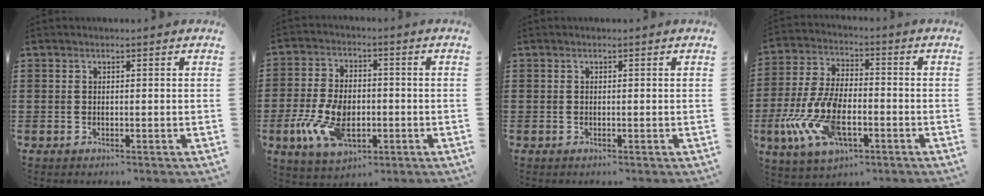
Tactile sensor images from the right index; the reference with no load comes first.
{"total": 9.3, "force": [-2.6, 5.4, 7.1], "torque": [-0.168, -0.005, -0.048]}
{"total": 0.0}
{"total": 12.0, "force": [-4.3, 5.7, 9.6], "torque": [-0.232, -0.007, -0.083]}